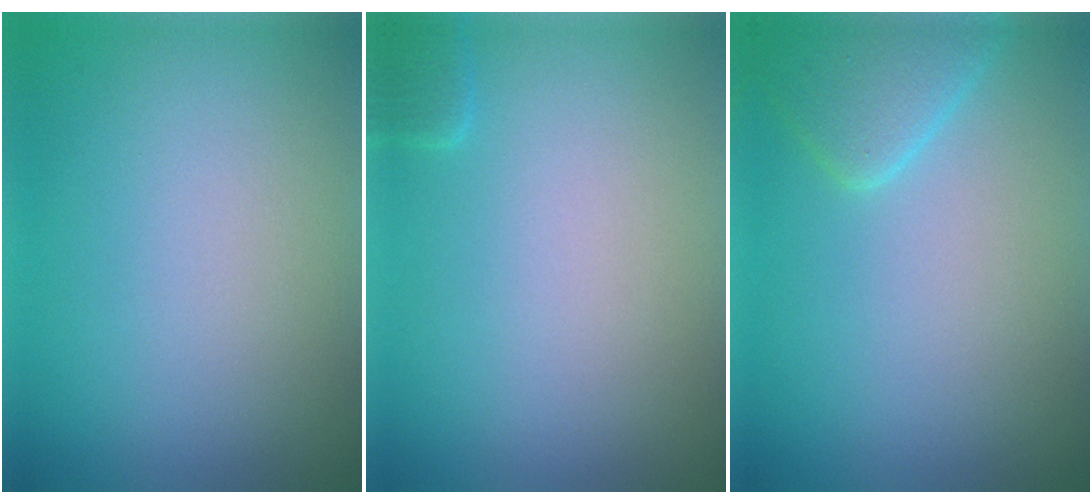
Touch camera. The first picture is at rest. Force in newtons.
{"total": 0.8, "press": 0.8, "slide": 0.1}
{"total": 2.7, "press": 2.7, "slide": 0.2}